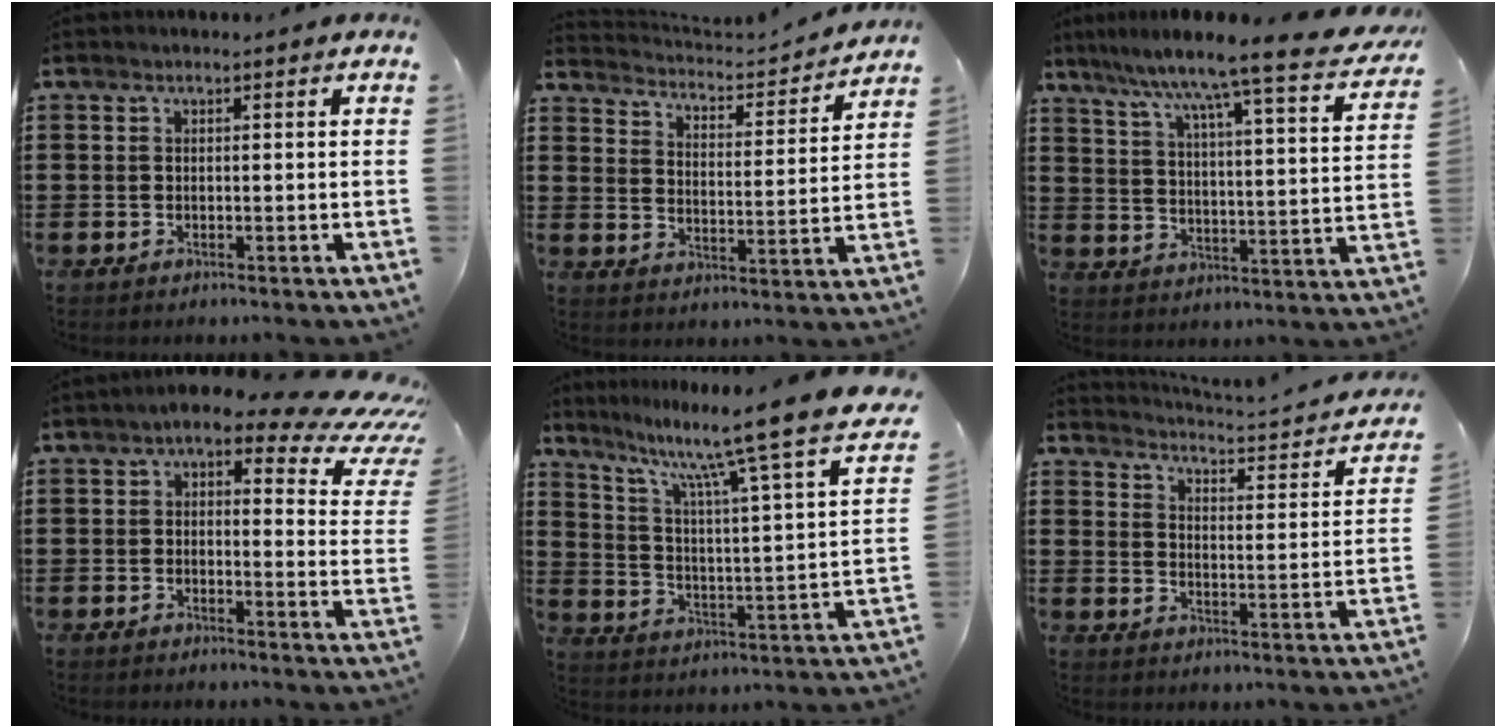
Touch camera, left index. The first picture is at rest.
{"total": 3.3, "force": [3.2, 0.2, 0.2], "torque": [-0.027, -0.033, 0.047]}
{"total": 7.2, "force": [6.1, -0.9, 3.8], "torque": [-0.094, -0.055, 0.088]}
{"total": 5.9, "force": [3.8, 2.3, 4.0], "torque": [-0.076, -0.017, 0.057]}
{"total": 10.6, "force": [8.5, -0.9, 6.2], "torque": [-0.128, -0.081, 0.124]}
{"total": 2.1, "force": [2.0, -0.5, 0.4], "torque": [-0.029, -0.031, 0.021]}